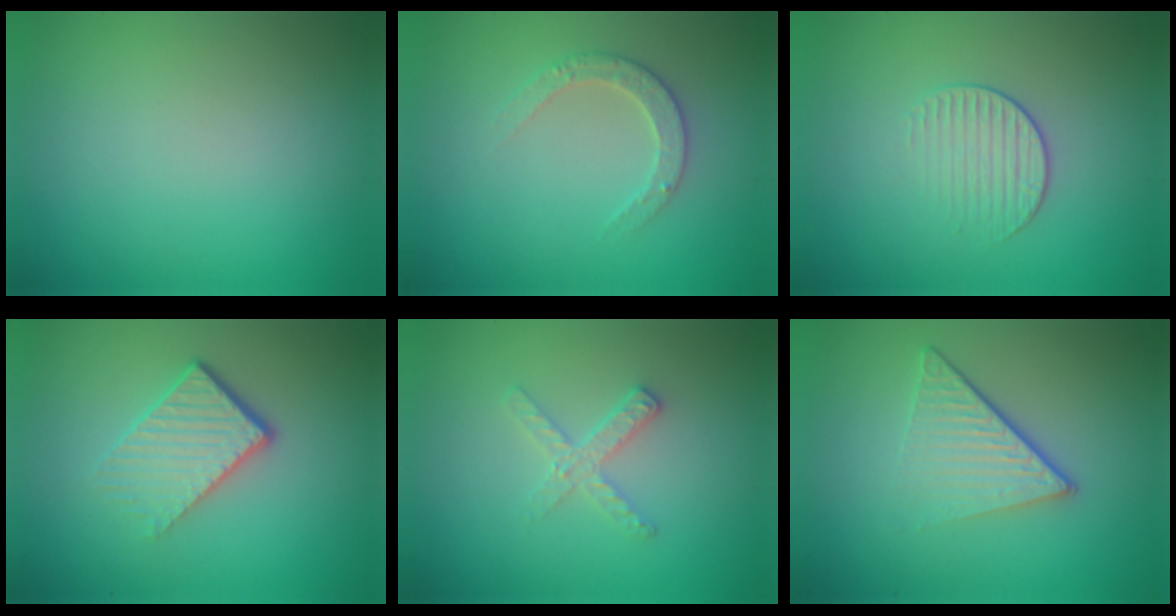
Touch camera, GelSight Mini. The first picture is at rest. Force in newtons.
{"total": 2.4, "press": 2.3, "slide": 0.5}
{"total": 1.7, "press": 1.1, "slide": 1.3}
{"total": 4.4, "press": 2.8, "slide": 3.4}
{"total": 2.0, "press": 2.0, "slide": 0.2}
{"total": 4.8, "press": 3.0, "slide": 3.7}